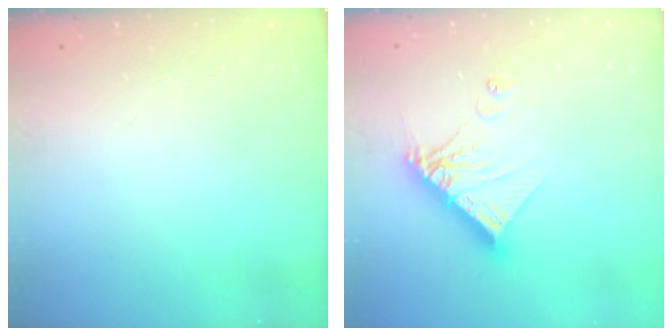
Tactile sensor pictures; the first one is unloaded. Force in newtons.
{"total": 12.7, "press": 12.7, "slide": 1.2}